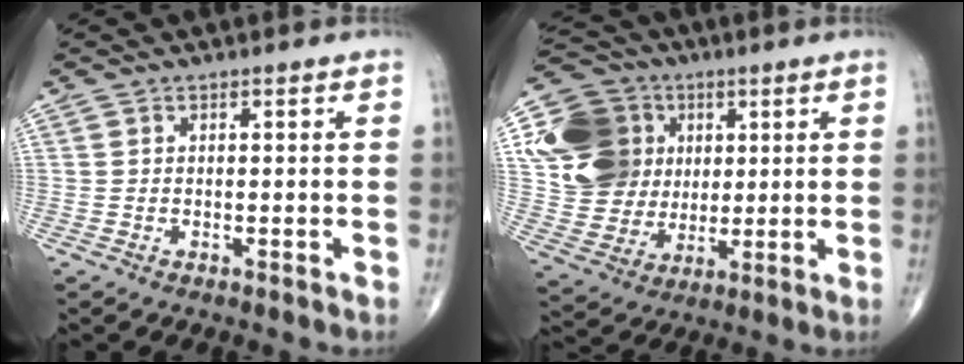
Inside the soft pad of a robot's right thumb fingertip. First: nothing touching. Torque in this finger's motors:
{"motor_torque": [0.01, 0.33, 0.71, 0.45, 0.10]}